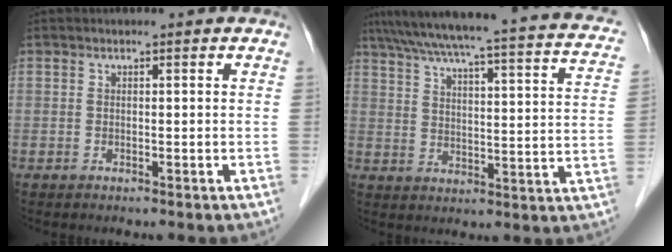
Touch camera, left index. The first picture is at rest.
{"total": 26.2, "force": [21.2, 3.5, 14.9], "torque": [-0.227, 0.004, 0.256]}